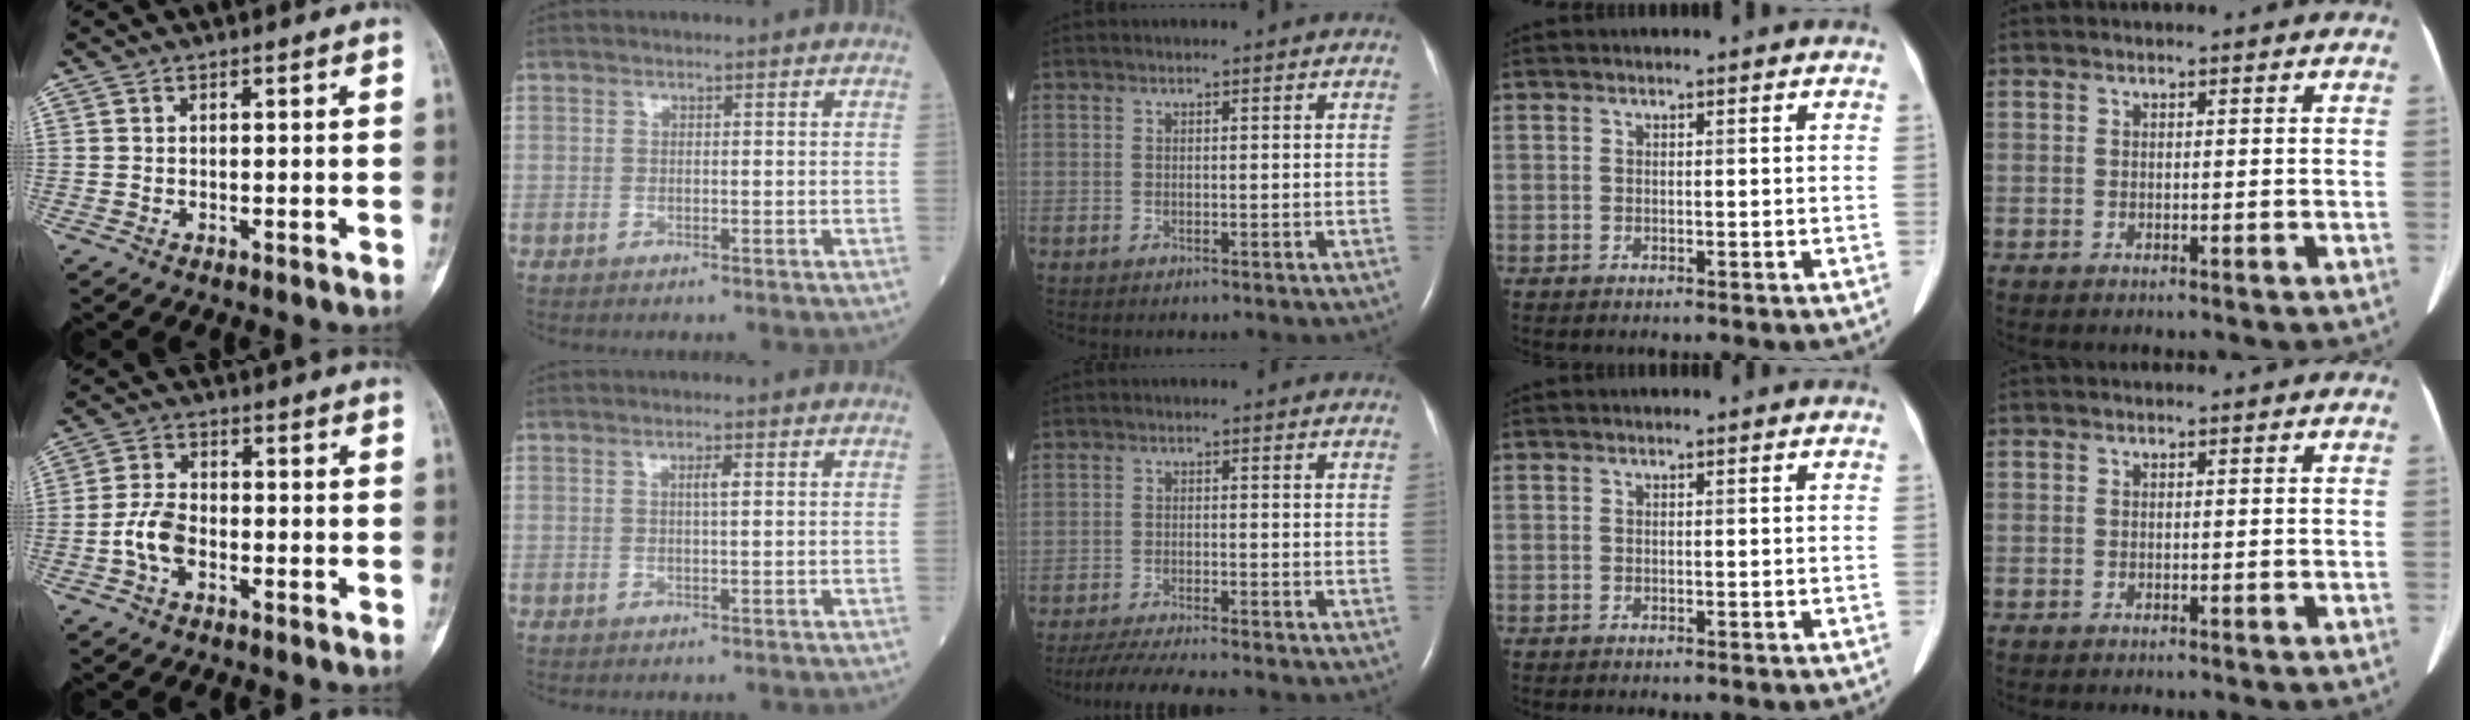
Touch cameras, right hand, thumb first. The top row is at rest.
{"thumb": {"total": 5.7, "force": [-2.0, 3.4, 4.1], "torque": [-0.084, 0.020, -0.043]}, "index": {"total": 1.4, "force": [0.4, 0.1, 1.4], "torque": [-0.026, 0.002, 0.005]}, "middle": {"total": 9.0, "force": [-7.9, -0.1, 4.3], "torque": [-0.061, -0.023, -0.127]}}